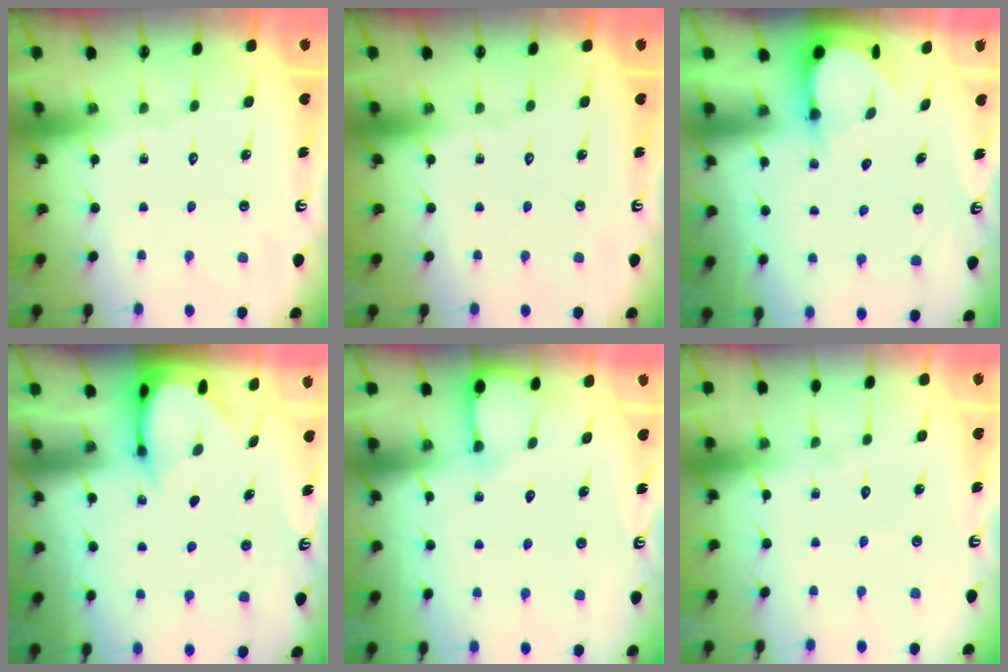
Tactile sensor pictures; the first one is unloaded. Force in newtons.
{"total": 0.0}
{"total": 3.4, "press": 3.4, "slide": 0.4}
{"total": 3.4, "press": 3.4, "slide": 0.3}
{"total": 6.3, "press": 6.2, "slide": 0.6}
{"total": 2.9, "press": 2.9, "slide": 0.3}